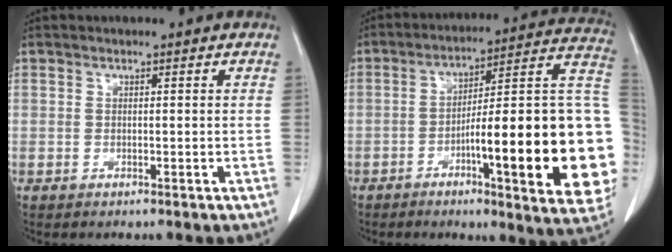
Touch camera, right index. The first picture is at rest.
{"total": 26.8, "force": [-5.3, 3.4, 26.0], "torque": [-0.261, 0.016, -0.074]}